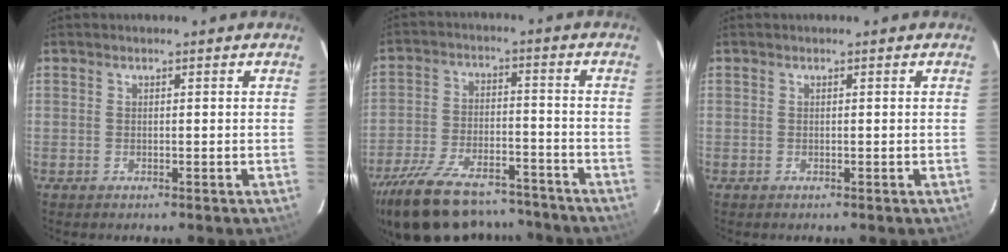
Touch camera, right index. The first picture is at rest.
{"total": 24.0, "force": [-19.5, 9.1, 10.7], "torque": [-0.230, -0.016, -0.293]}
{"total": 0.0}